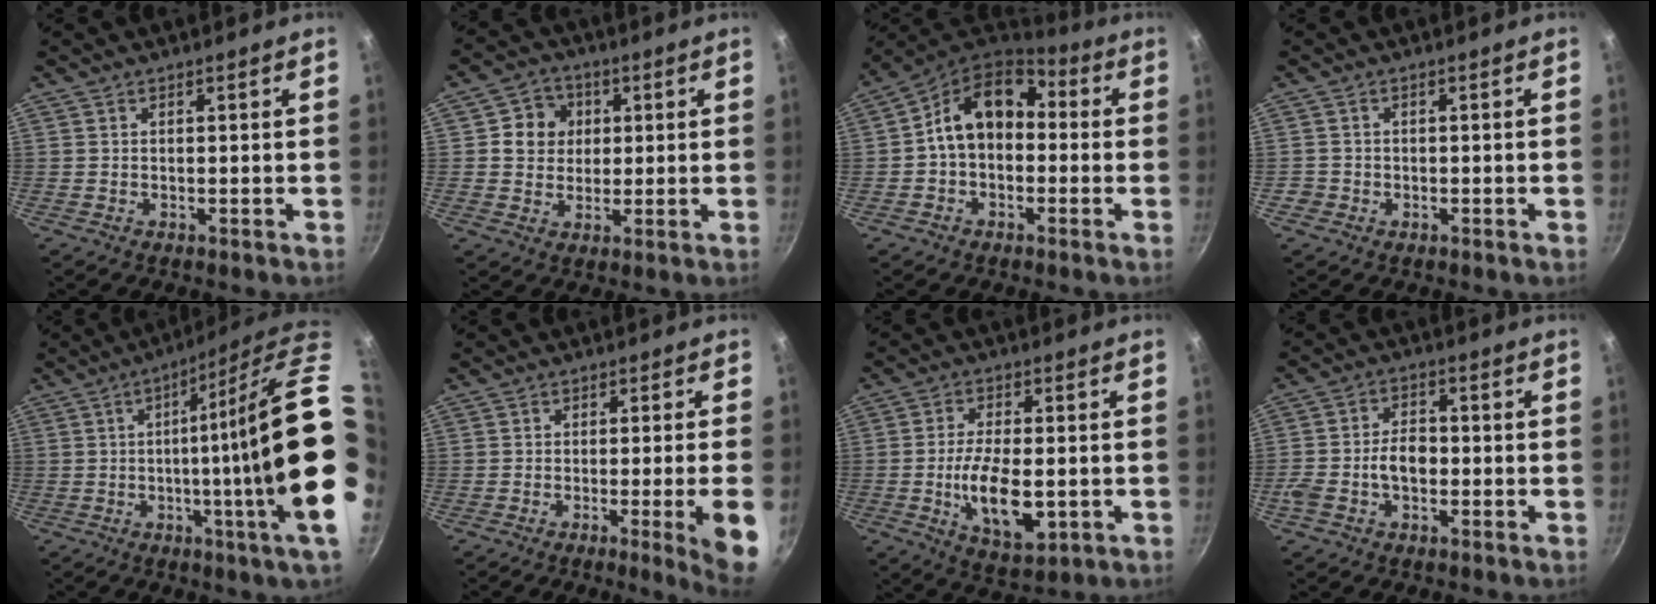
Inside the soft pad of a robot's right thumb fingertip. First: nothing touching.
{"total": 7.0, "force": [1.6, 6.4, 2.4], "torque": [0.000, 0.002, 0.017]}
{"total": 13.5, "force": [0.6, 9.7, 9.3], "torque": [-0.122, 0.044, -0.013]}
{"total": 1.6, "force": [-0.7, 1.4, 0.3], "torque": [0.001, 0.010, -0.010]}
{"total": 19.7, "force": [0.2, 0.3, 19.7], "torque": [-0.266, -0.020, -0.010]}
{"total": 8.1, "force": [-2.5, -0.3, 7.8], "torque": [-0.106, 0.005, -0.031]}
{"total": 12.1, "force": [-2.3, 5.6, 10.5], "torque": [-0.180, 0.000, -0.034]}
{"total": 6.8, "force": [-1.7, 4.4, 4.9], "torque": [-0.079, 0.029, -0.037]}